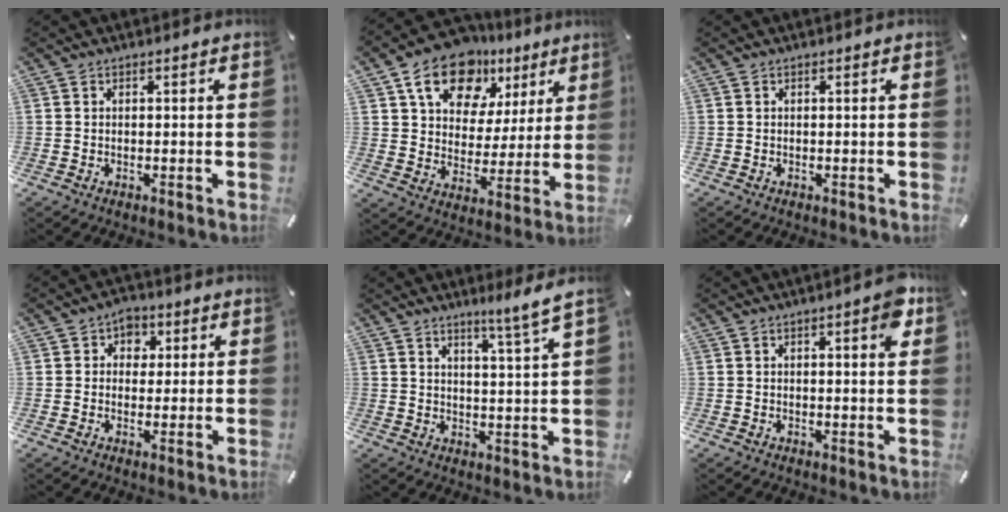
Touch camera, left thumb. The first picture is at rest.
{"total": 15.5, "force": [9.9, 10.0, 6.6], "torque": [-0.110, -0.053, 0.178]}
{"total": 0.0}
{"total": 4.6, "force": [1.2, 4.1, 1.8], "torque": [-0.013, 0.001, 0.015]}
{"total": 6.1, "force": [5.0, -0.9, 3.3], "torque": [-0.061, -0.032, 0.083]}
{"total": 4.2, "force": [1.6, 1.2, 3.7], "torque": [-0.051, -0.004, 0.022]}